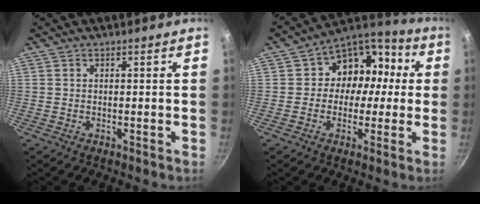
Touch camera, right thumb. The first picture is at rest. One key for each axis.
{"total": 12.7, "fx": 0.3, "fy": 10.8, "fz": 6.7, "tx": -0.044, "ty": 0.039, "tz": -0.012}